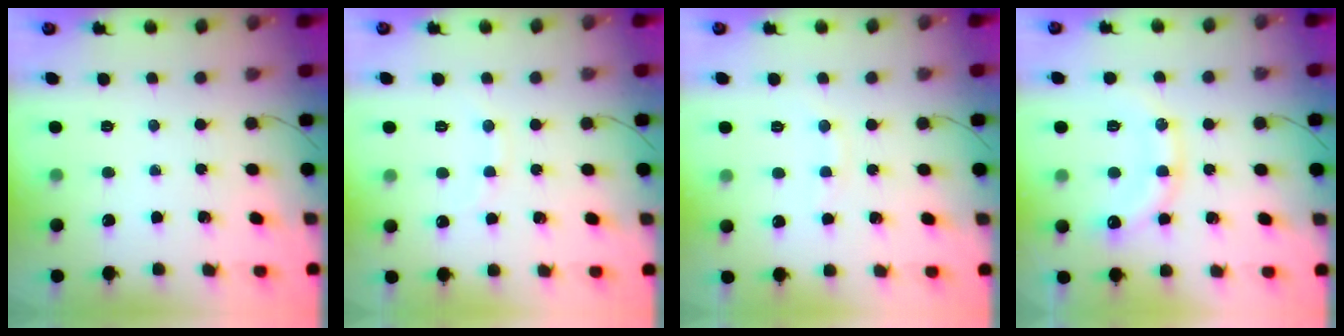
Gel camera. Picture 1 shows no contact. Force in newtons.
{"total": 6.0, "press": 5.8, "slide": 1.6}
{"total": 4.8, "press": 4.7, "slide": 1.3}
{"total": 14.9, "press": 14.8, "slide": 1.5}